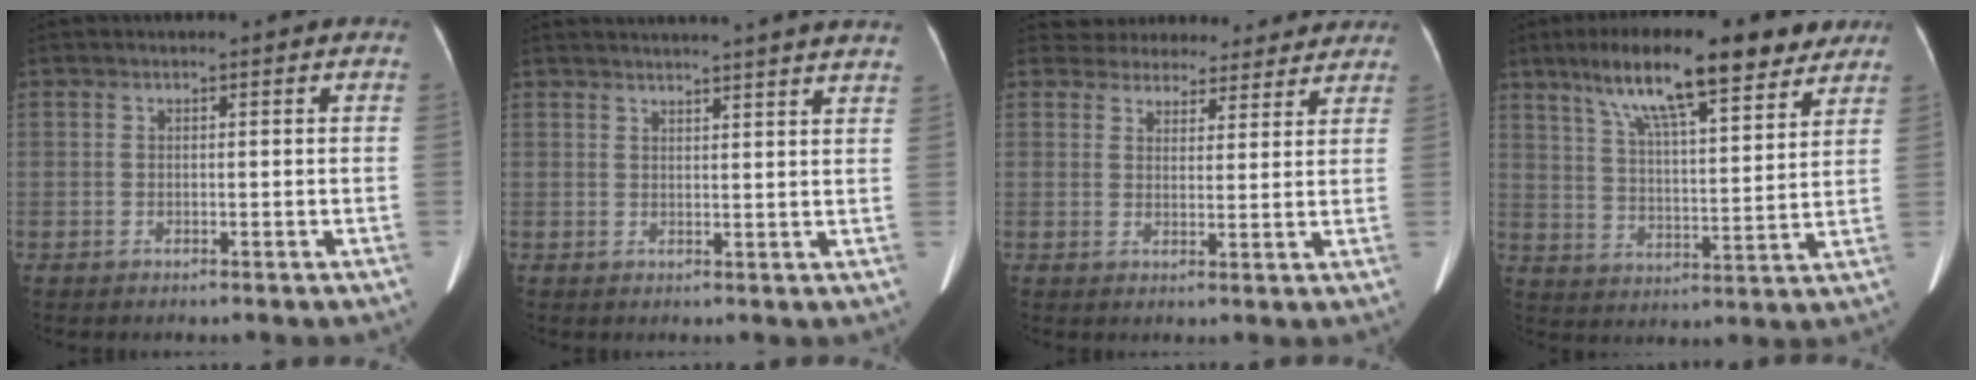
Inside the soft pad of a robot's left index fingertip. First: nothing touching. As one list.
[{"total": 17.3, "force": [16.1, -0.8, 6.1], "torque": [-0.089, -0.025, 0.192]}, {"total": 13.9, "force": [12.8, 4.9, 2.0], "torque": [-0.008, 0.007, 0.157]}, {"total": 17.1, "force": [11.8, 3.4, 11.9], "torque": [-0.194, 0.029, 0.191]}]